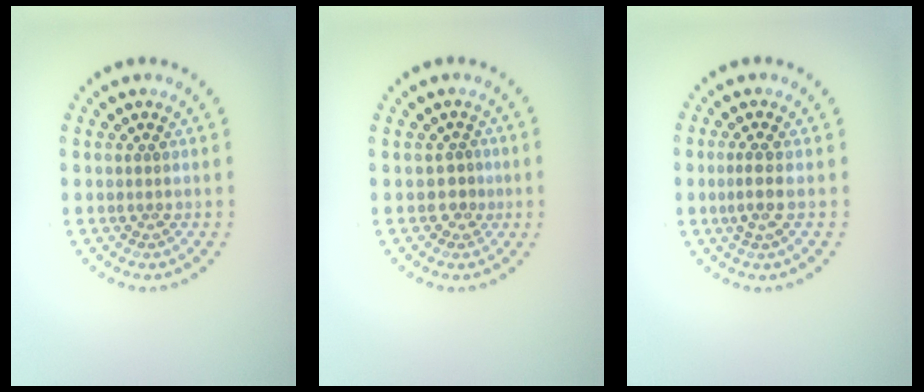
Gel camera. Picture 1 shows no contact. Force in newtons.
{"total": 1.4, "press": 1.0, "slide": 1.0}
{"total": 1.9, "press": 1.4, "slide": 1.2}